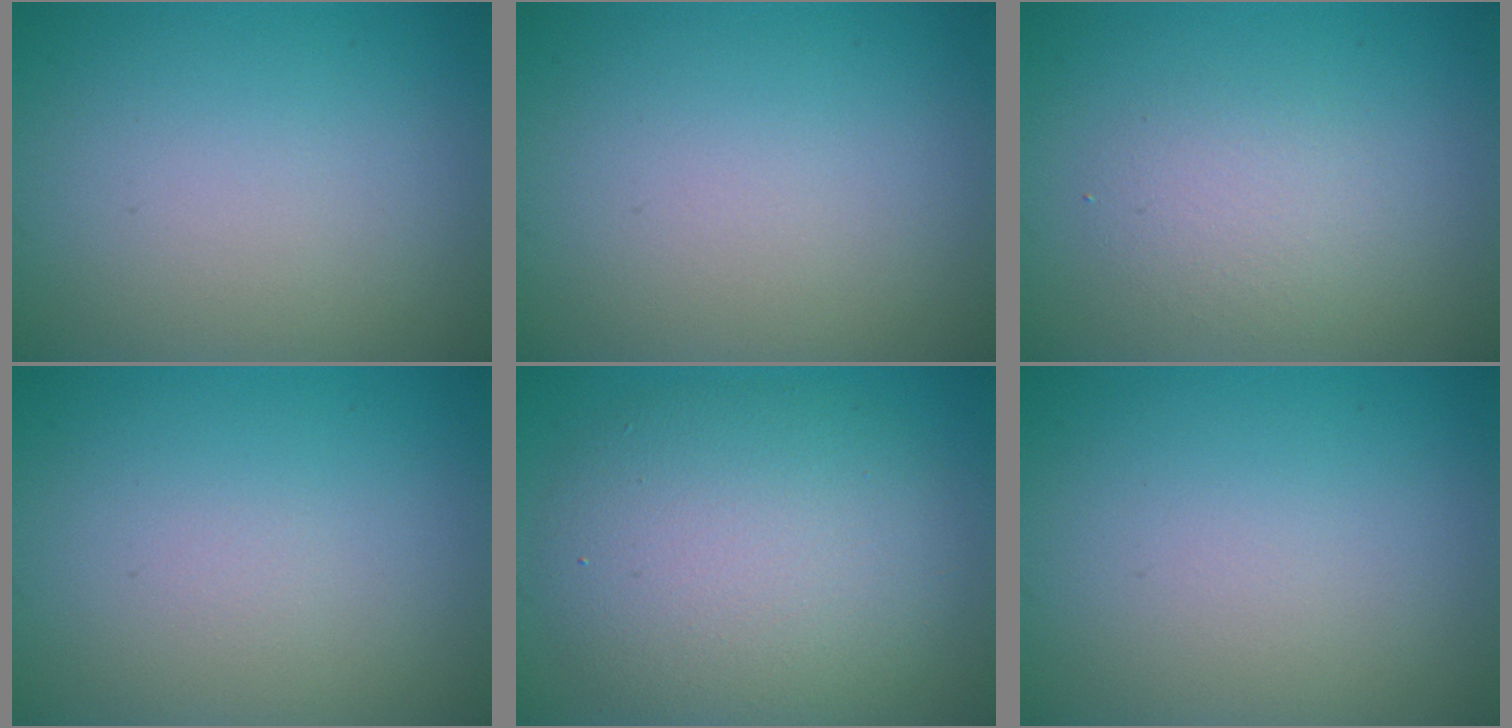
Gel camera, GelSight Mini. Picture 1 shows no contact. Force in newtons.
{"total": 0.0}
{"total": 2.2, "press": 2.2, "slide": 0.2}
{"total": 0.0}
{"total": 8.1, "press": 8.0, "slide": 0.6}
{"total": 0.0}